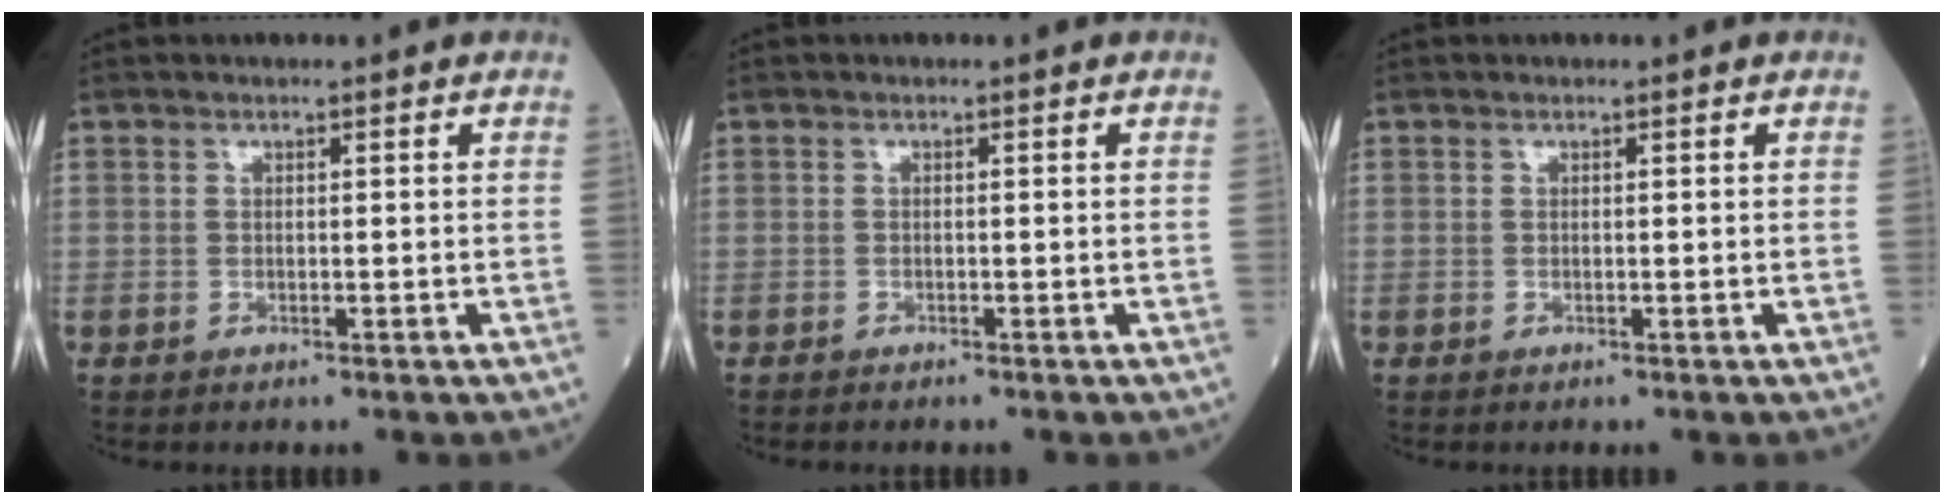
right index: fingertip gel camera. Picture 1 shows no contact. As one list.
[{"total": 0.7, "force": [-0.7, 0.1, 0.2], "torque": [-0.004, -0.001, -0.011]}, {"total": 0.0}]